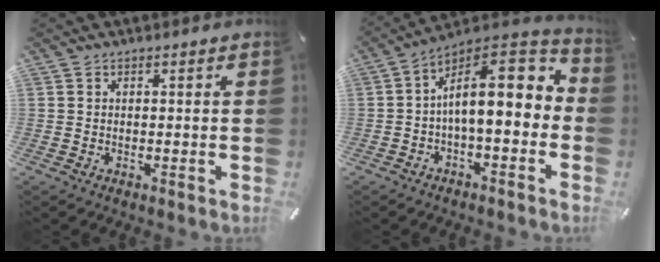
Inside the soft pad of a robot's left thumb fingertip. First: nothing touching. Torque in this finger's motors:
{"motor_torque": [2.16, 2.85, 1.87, 0.16, 0.56]}